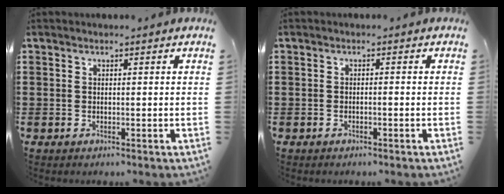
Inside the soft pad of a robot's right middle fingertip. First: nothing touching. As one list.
[{"total": 0.7, "force": [-0.5, 0.0, 0.4], "torque": [-0.010, -0.002, -0.009]}]